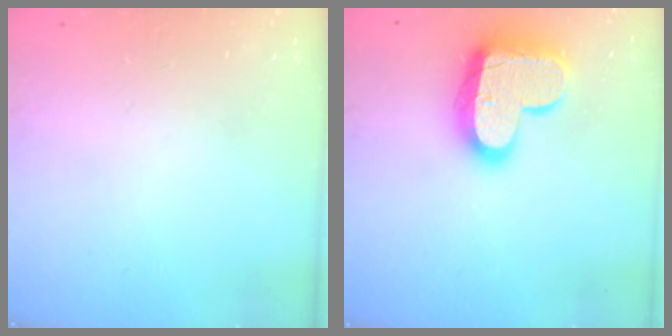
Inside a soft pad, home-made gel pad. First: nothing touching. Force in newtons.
{"total": 17.7, "press": 17.7, "slide": 1.2}